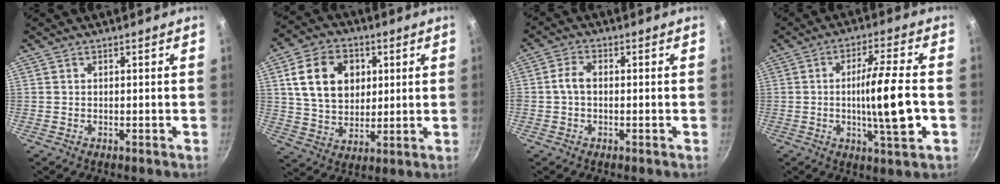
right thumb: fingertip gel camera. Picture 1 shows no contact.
{"total": 14.1, "force": [3.7, 10.5, 8.6], "torque": [-0.128, -0.001, 0.065]}
{"total": 3.3, "force": [-0.2, 2.2, 2.5], "torque": [-0.049, 0.016, -0.008]}
{"total": 12.4, "force": [-1.8, 1.6, 12.2], "torque": [-0.201, 0.011, -0.031]}